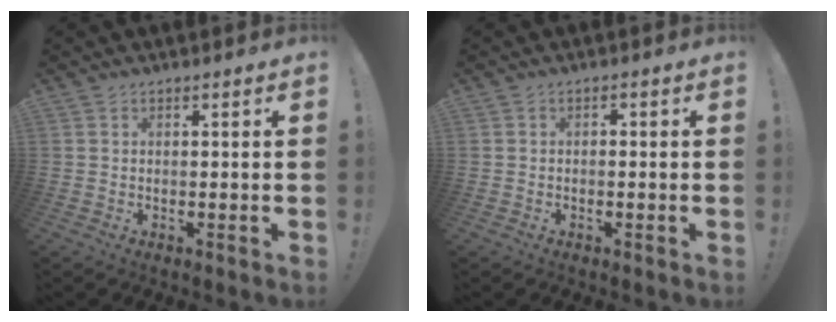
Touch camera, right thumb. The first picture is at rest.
{"total": 0.8, "force": [-0.8, 0.3, 0.1], "torque": [0.000, 0.001, -0.014]}